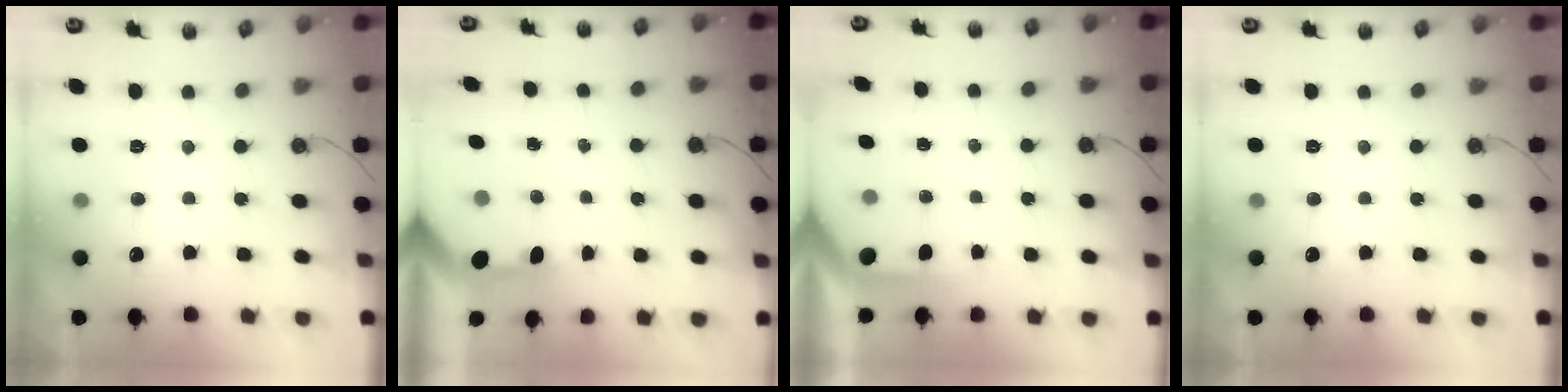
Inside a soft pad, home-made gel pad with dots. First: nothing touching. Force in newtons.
{"total": 3.1, "press": 3.1, "slide": 0.2}
{"total": 1.9, "press": 1.9, "slide": 0.2}
{"total": 0.0}